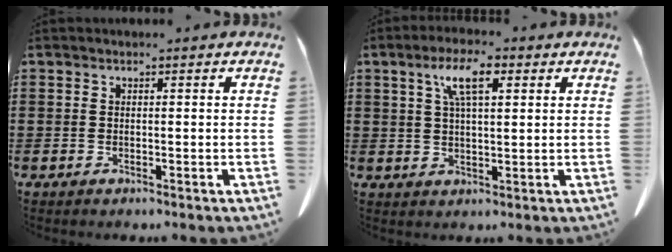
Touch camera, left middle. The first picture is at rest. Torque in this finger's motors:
{"motor_torque": [2.14, 0.00, 0.54, 0.16]}